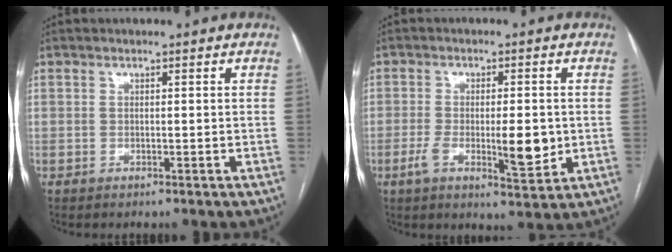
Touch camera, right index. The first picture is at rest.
{"total": 8.4, "force": [-1.7, 2.2, 8.0], "torque": [-0.131, -0.009, -0.022]}